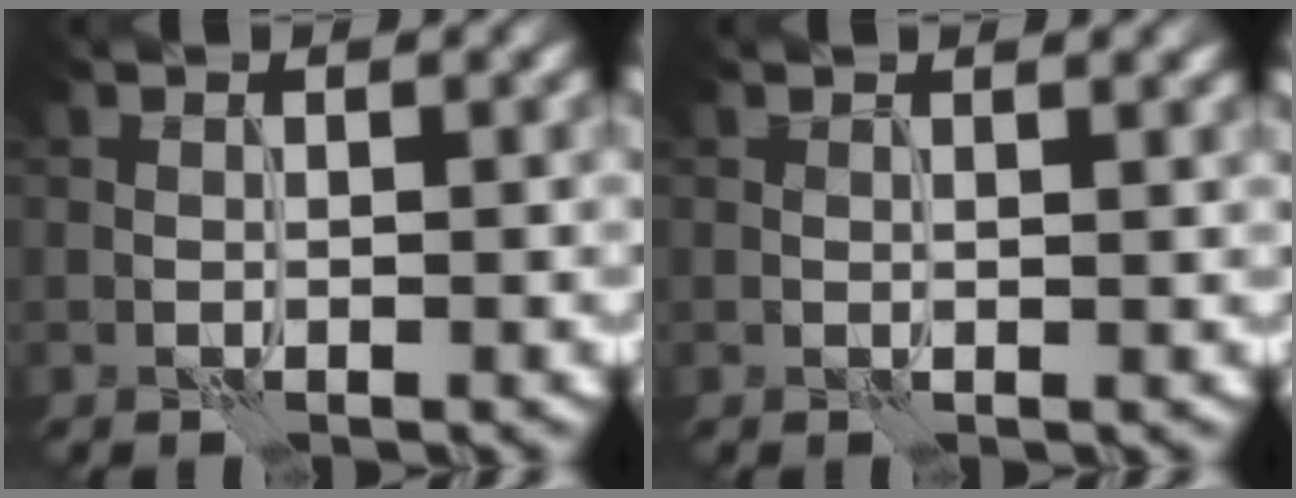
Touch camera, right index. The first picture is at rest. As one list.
[{"total": 1.6, "force": [1.1, 0.7, 1.0], "torque": [-0.003, 0.004, 0.006]}]